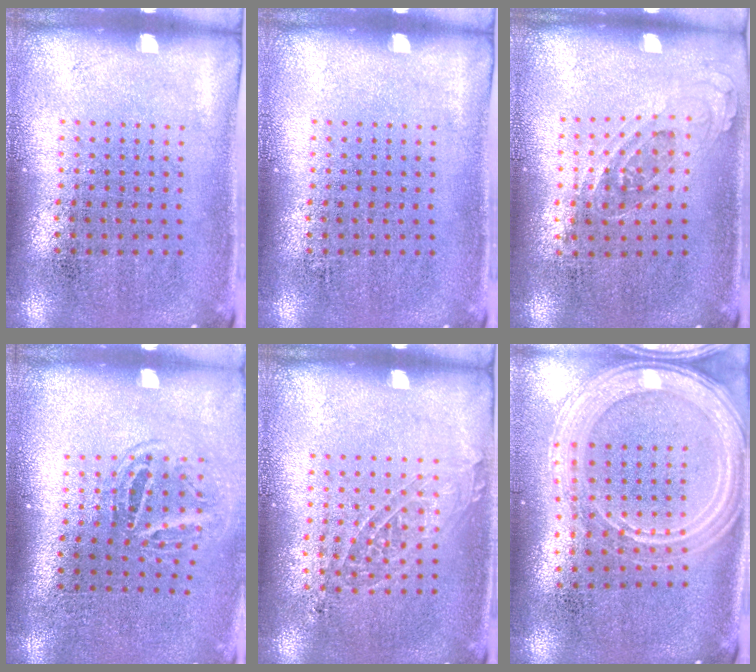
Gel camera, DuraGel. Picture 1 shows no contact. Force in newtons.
{"total": 0.0}
{"total": 0.6, "press": 0.6, "slide": 0.3}
{"total": 1.6, "press": 1.1, "slide": 1.2}
{"total": 1.1, "press": 1.0, "slide": 0.3}
{"total": 2.1, "press": 1.9, "slide": 0.9}